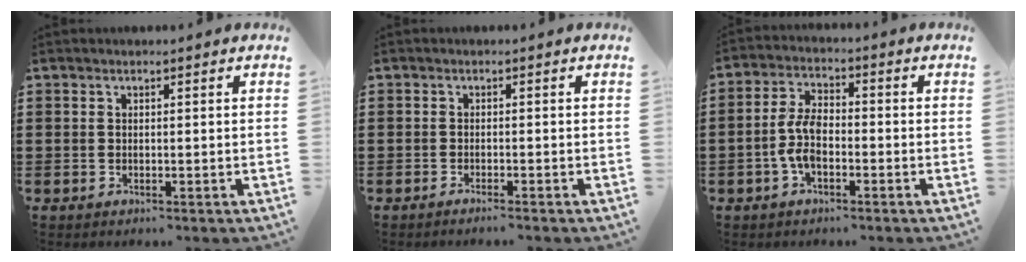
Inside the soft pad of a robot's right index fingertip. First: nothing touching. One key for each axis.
{"total": 1.0, "fx": -0.9, "fy": -0.1, "fz": 0.3, "tx": -0.006, "ty": -0.002, "tz": -0.017}
{"total": 6.1, "fx": -1.7, "fy": 2.9, "fz": 5.0, "tx": -0.125, "ty": -0.005, "tz": -0.039}